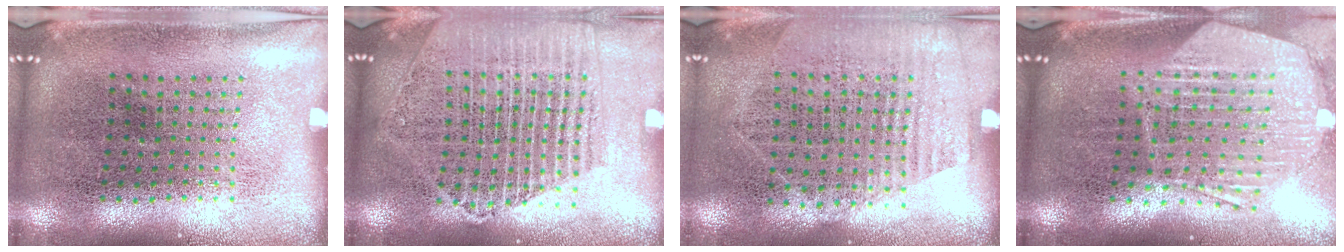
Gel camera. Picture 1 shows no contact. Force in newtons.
{"total": 1.9, "press": 1.8, "slide": 0.7}
{"total": 1.3, "press": 1.1, "slide": 0.7}
{"total": 1.8, "press": 1.7, "slide": 0.7}